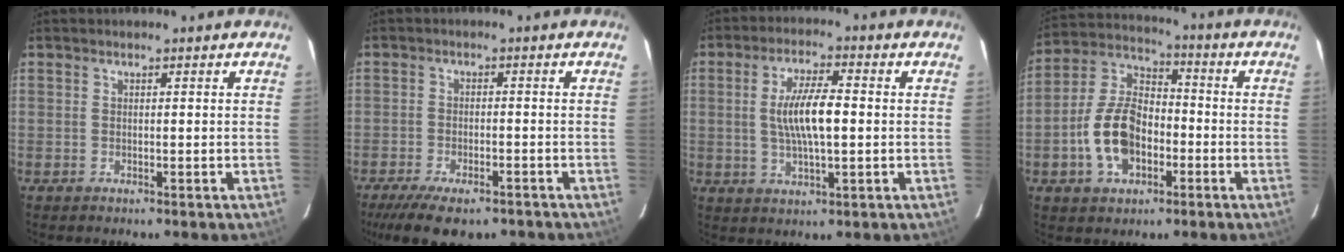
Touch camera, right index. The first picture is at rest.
{"total": 12.1, "force": [-9.1, 4.4, 6.7], "torque": [-0.150, -0.032, -0.142]}
{"total": 8.8, "force": [0.2, 2.4, 8.4], "torque": [-0.159, 0.002, 0.007]}
{"total": 12.8, "force": [-4.2, 8.1, 9.1], "torque": [-0.188, 0.023, -0.070]}